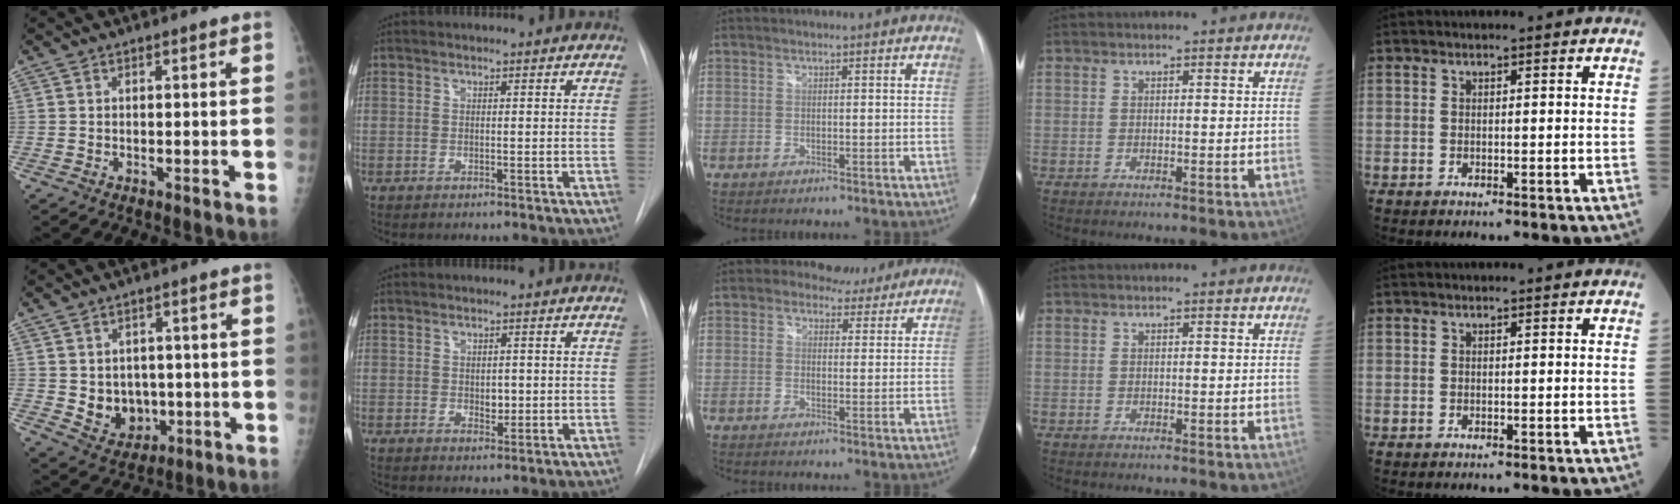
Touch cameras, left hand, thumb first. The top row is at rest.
{"thumb": {"total": 8.0, "force": [-0.6, 6.6, 4.4], "torque": [-0.031, -0.004, 0.010]}, "index": {"total": 2.0, "force": [0.0, 1.4, 1.4], "torque": [-0.018, -0.001, 0.004]}, "middle": {"total": 4.4, "force": [3.6, 2.4, 0.4], "torque": [-0.004, 0.000, 0.041]}}